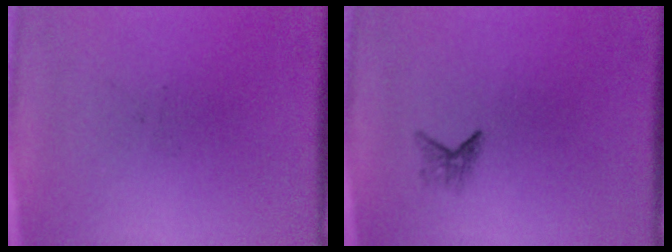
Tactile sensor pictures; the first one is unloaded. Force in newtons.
{"total": 1.2}